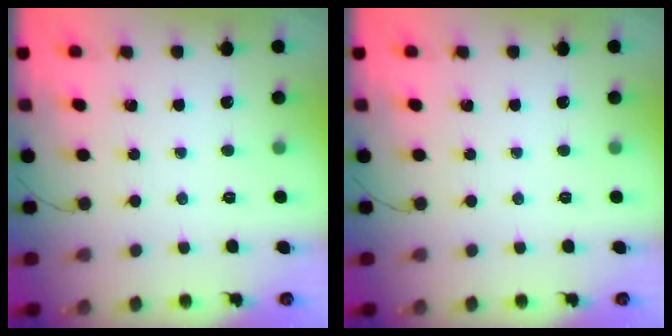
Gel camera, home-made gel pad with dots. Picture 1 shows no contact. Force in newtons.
{"total": 0.0}